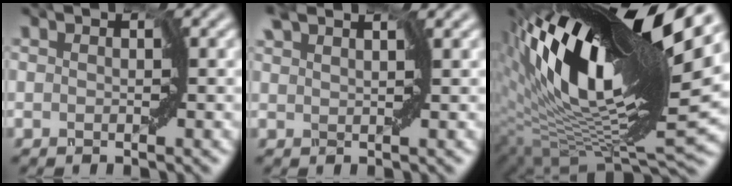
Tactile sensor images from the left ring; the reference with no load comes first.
{"total": 1.4, "force": [1.2, -0.2, 0.5], "torque": [-0.012, 0.003, 0.019]}
{"total": 16.8, "force": [6.1, 4.7, 14.9], "torque": [-0.286, 0.004, 0.105]}